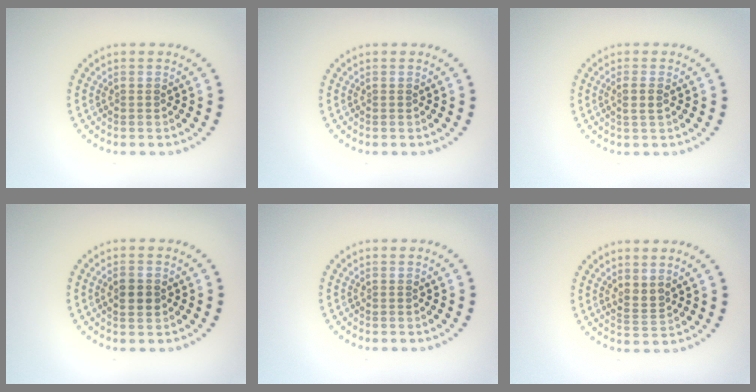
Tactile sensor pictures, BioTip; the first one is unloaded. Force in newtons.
{"total": 0.0}
{"total": 1.3, "press": 1.1, "slide": 0.7}
{"total": 2.3, "press": 2.3, "slide": 0.0}
{"total": 0.0}
{"total": 1.7, "press": 1.2, "slide": 1.1}